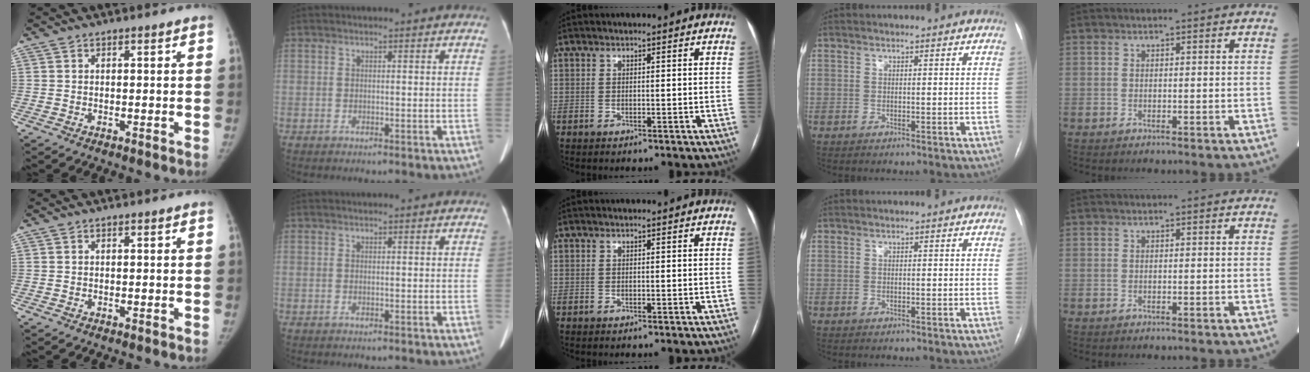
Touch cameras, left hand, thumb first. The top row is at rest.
{}